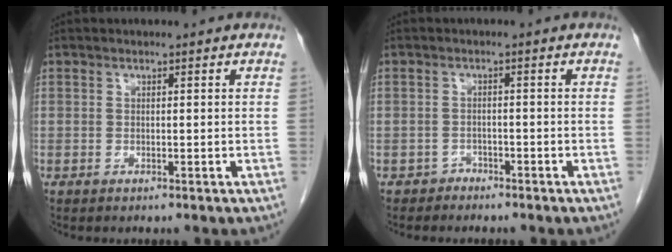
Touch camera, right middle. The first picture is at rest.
{"total": 1.4, "force": [-1.1, 0.8, -0.3], "torque": [0.001, 0.005, -0.023]}